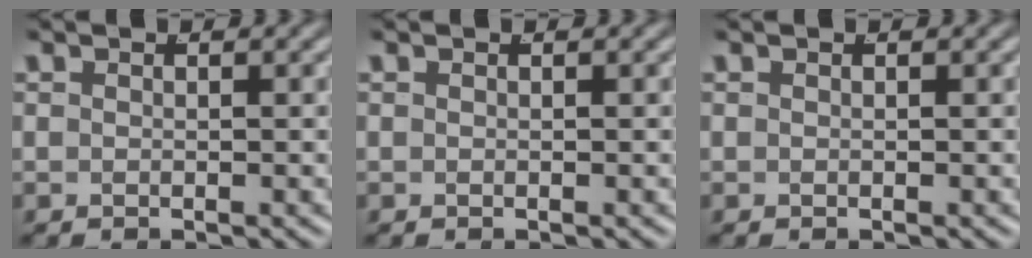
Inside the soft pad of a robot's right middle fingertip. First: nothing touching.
{"total": 0.0}
{"total": 0.0}